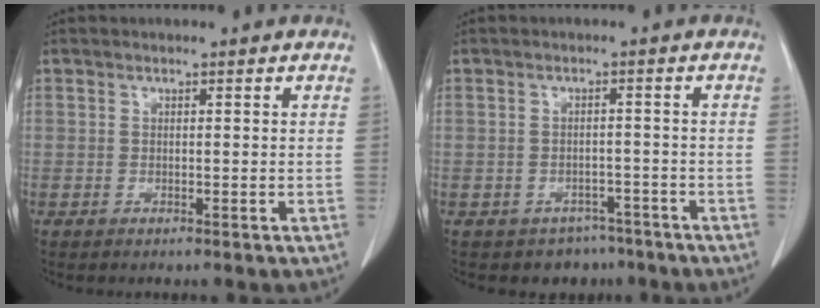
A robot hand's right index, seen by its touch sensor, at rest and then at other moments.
{"total": 5.0, "force": [-3.5, 3.6, 0.8], "torque": [0.003, 0.012, -0.041]}